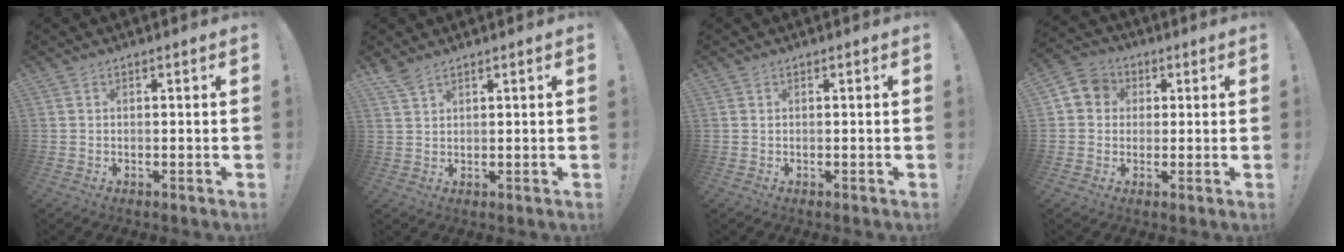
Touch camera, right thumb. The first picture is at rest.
{"total": 3.4, "force": [2.8, 0.8, 1.7], "torque": [-0.032, -0.018, 0.052]}
{"total": 0.0}
{"total": 6.8, "force": [1.0, 6.4, 2.2], "torque": [-0.039, 0.007, 0.020]}